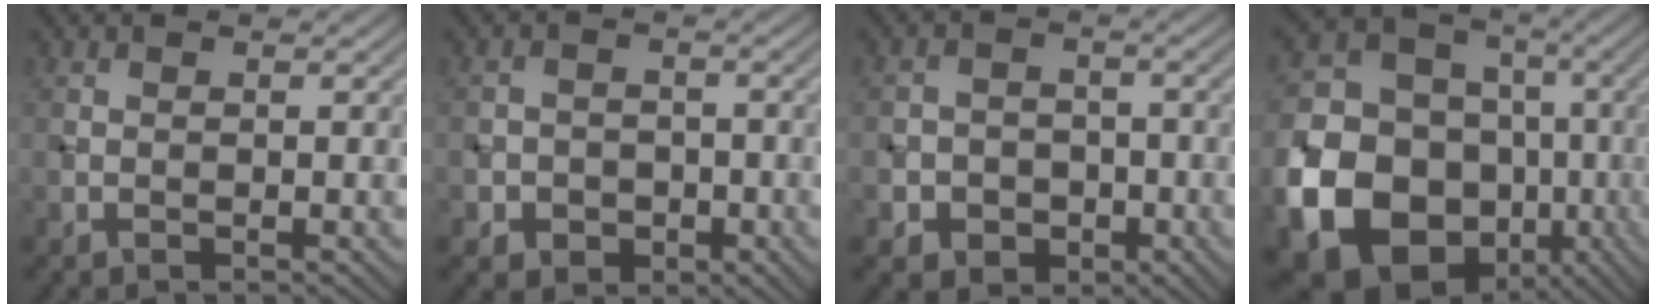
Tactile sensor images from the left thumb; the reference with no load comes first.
{"total": 4.0, "force": [-1.7, 3.5, 1.2], "torque": [-0.010, -0.002, -0.041]}
{"total": 5.1, "force": [-2.1, 4.4, 1.5], "torque": [-0.020, -0.001, -0.053]}
{"total": 24.2, "force": [-7.8, 20.7, 9.7], "torque": [-0.233, -0.059, -0.153]}